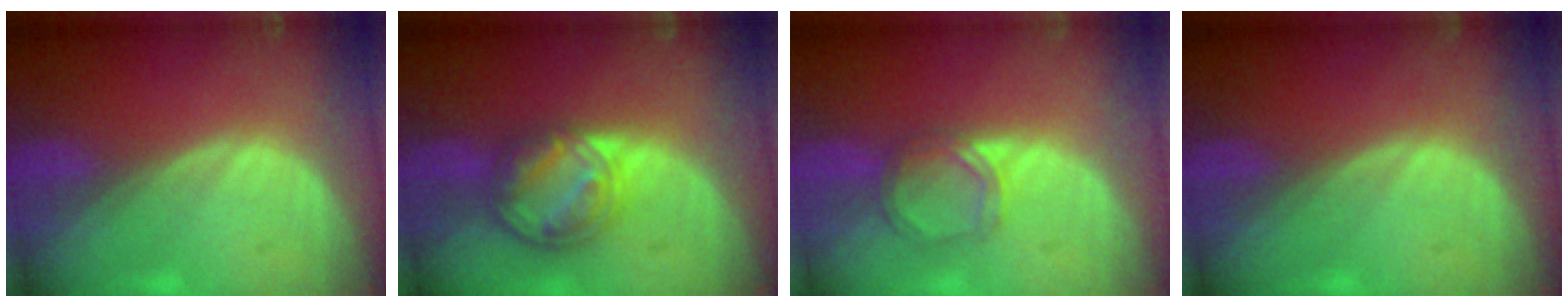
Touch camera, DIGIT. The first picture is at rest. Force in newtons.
{"total": 8.1, "press": 6.9, "slide": 4.2}
{"total": 3.7, "press": 3.7, "slide": 0.4}
{"total": 0.0}